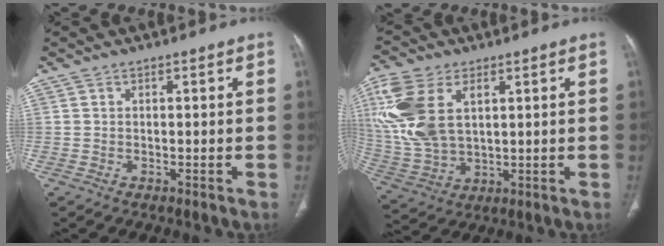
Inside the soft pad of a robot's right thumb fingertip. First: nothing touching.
{"total": 16.4, "force": [4.8, 9.9, 12.1], "torque": [-0.274, -0.005, 0.103]}